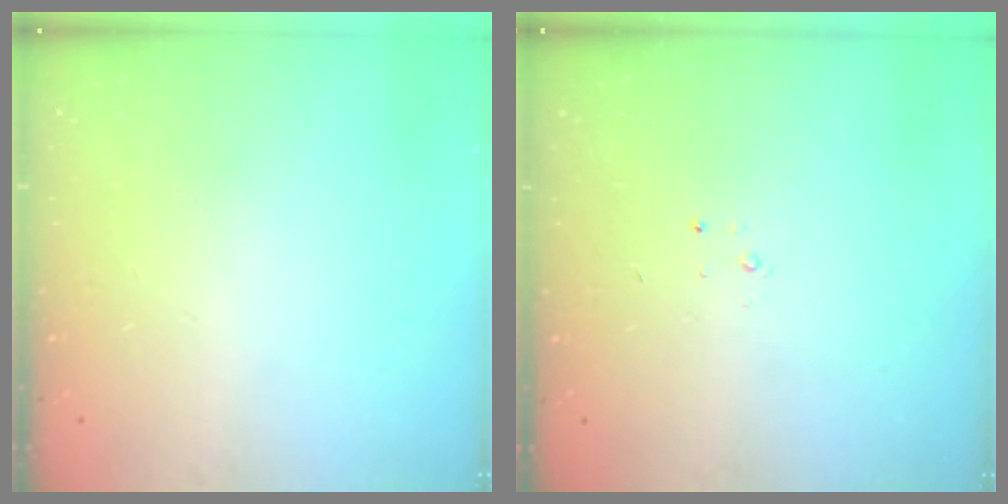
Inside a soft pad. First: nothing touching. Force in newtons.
{"total": 1.5, "press": 1.5, "slide": 0.2}